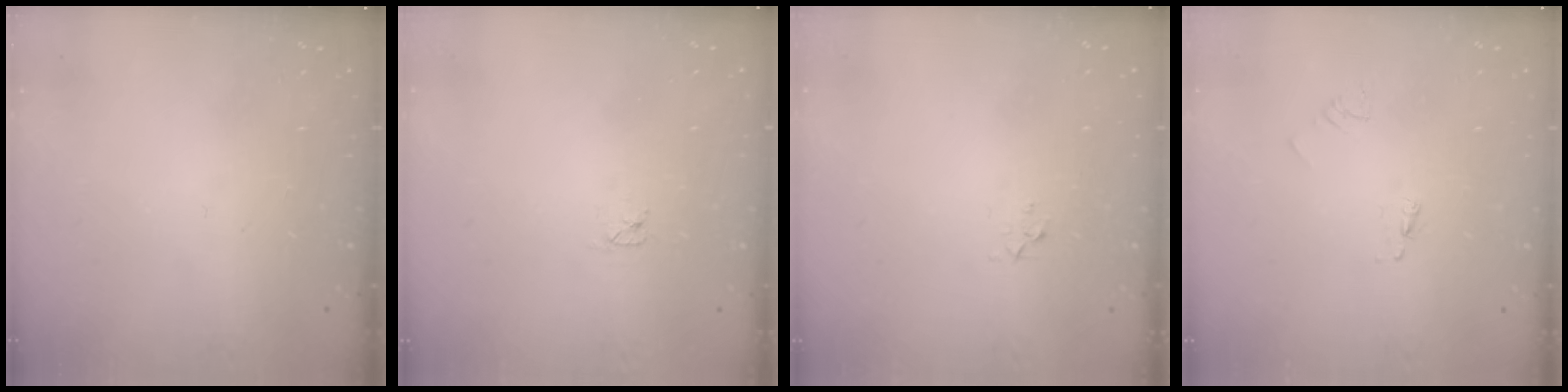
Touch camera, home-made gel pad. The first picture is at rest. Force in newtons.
{"total": 2.6, "press": 2.6, "slide": 0.3}
{"total": 2.3, "press": 2.3, "slide": 0.2}
{"total": 2.1, "press": 2.1, "slide": 0.1}